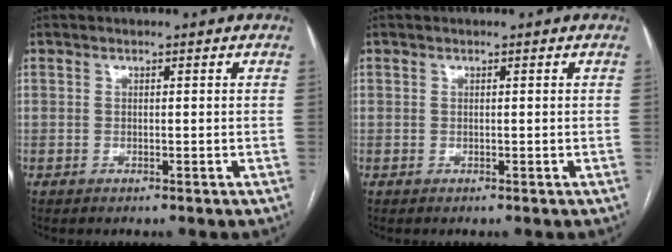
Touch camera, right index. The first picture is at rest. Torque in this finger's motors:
{"motor_torque": [0.05, 0.05, -0.20, -0.07]}